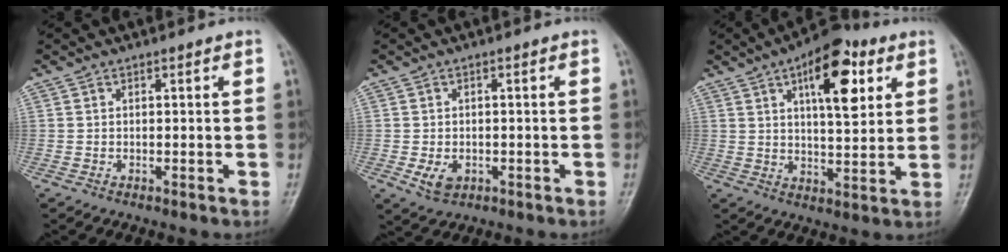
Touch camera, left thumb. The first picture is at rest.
{"total": 3.9, "force": [-1.2, 2.8, 2.5], "torque": [-0.039, 0.000, -0.014]}
{"total": 13.8, "force": [5.7, 6.0, 11.1], "torque": [-0.132, -0.015, 0.081]}